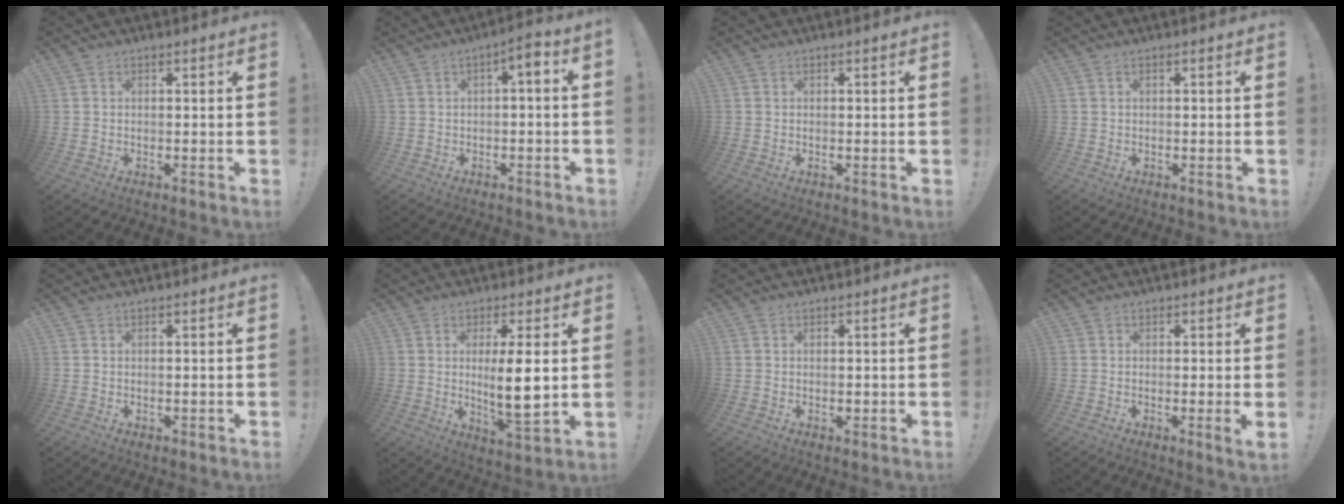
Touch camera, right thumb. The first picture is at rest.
{"total": 3.9, "force": [-0.9, 0.5, 3.7], "torque": [-0.057, 0.002, -0.020]}
{"total": 0.0}
{"total": 0.5, "force": [-0.2, -0.2, 0.4], "torque": [-0.008, -0.002, -0.004]}
{"total": 0.0}
{"total": 10.2, "force": [1.2, 1.6, 10.1], "torque": [-0.184, -0.017, 0.013]}
{"total": 0.6, "force": [-0.2, 0.5, 0.3], "torque": [-0.004, 0.002, -0.003]}
{"total": 2.8, "force": [-0.1, -0.3, 2.7], "torque": [-0.038, -0.011, -0.003]}